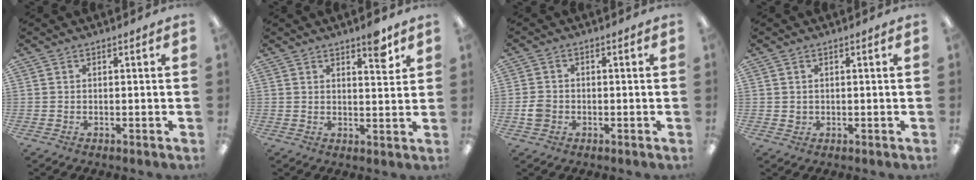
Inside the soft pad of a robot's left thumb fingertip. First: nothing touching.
{"total": 5.5, "force": [3.9, 1.6, 3.6], "torque": [-0.039, -0.024, 0.060]}
{"total": 3.3, "force": [-0.8, 2.8, 1.5], "torque": [-0.024, 0.007, -0.015]}
{"total": 1.3, "force": [0.4, 1.2, 0.5], "torque": [-0.011, 0.005, 0.006]}